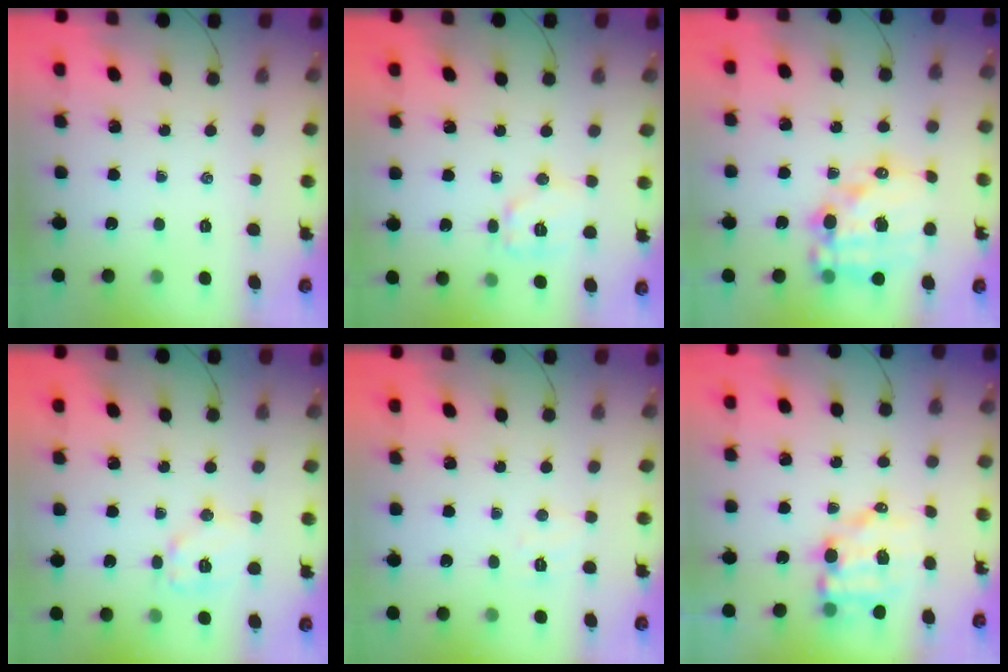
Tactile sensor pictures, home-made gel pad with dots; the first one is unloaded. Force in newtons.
{"total": 9.2, "press": 9.2, "slide": 0.5}
{"total": 16.7, "press": 16.3, "slide": 3.6}
{"total": 9.4, "press": 9.4, "slide": 0.2}
{"total": 3.8, "press": 3.7, "slide": 0.8}
{"total": 8.7, "press": 8.6, "slide": 1.6}